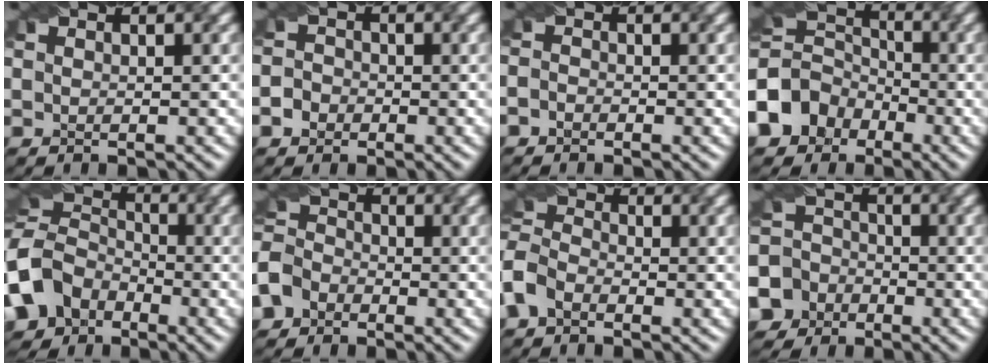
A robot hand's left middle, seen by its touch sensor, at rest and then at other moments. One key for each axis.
{"total": 2.6, "fx": -1.1, "fy": 2.2, "fz": 0.8, "tx": 0.009, "ty": 0.022, "tz": -0.037}
{"total": 1.1, "fx": -1.0, "fy": 0.4, "fz": 0.2, "tx": -0.002, "ty": 0.008, "tz": -0.024}
{"total": 7.0, "fx": -3.8, "fy": 5.4, "fz": 2.5, "tx": -0.057, "ty": 0.014, "tz": -0.083}
{"total": 10.3, "fx": -5.0, "fy": 8.0, "fz": 4.3, "tx": -0.115, "ty": 0.002, "tz": -0.097}
{"total": 6.6, "fx": -4.0, "fy": 4.8, "fz": 2.2, "tx": -0.039, "ty": -0.003, "tz": -0.078}
{"total": 4.3, "fx": -2.7, "fy": 2.5, "fz": 2.2, "tx": -0.054, "ty": 0.017, "tz": -0.066}
{"total": 9.9, "fx": -5.5, "fy": 8.1, "fz": 1.7, "tx": -0.049, "ty": -0.018, "tz": -0.110}